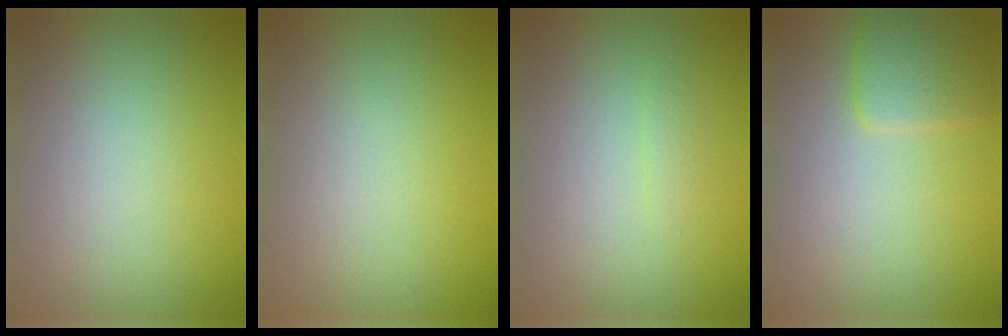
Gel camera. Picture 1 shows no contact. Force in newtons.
{"total": 0.0}
{"total": 0.6, "press": 0.6, "slide": 0.0}
{"total": 2.6, "press": 2.6, "slide": 0.1}